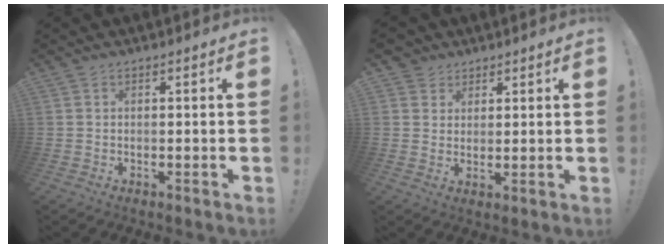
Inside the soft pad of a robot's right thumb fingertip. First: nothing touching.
{"total": 4.0, "force": [2.5, 3.1, 0.1], "torque": [-0.013, -0.010, 0.050]}